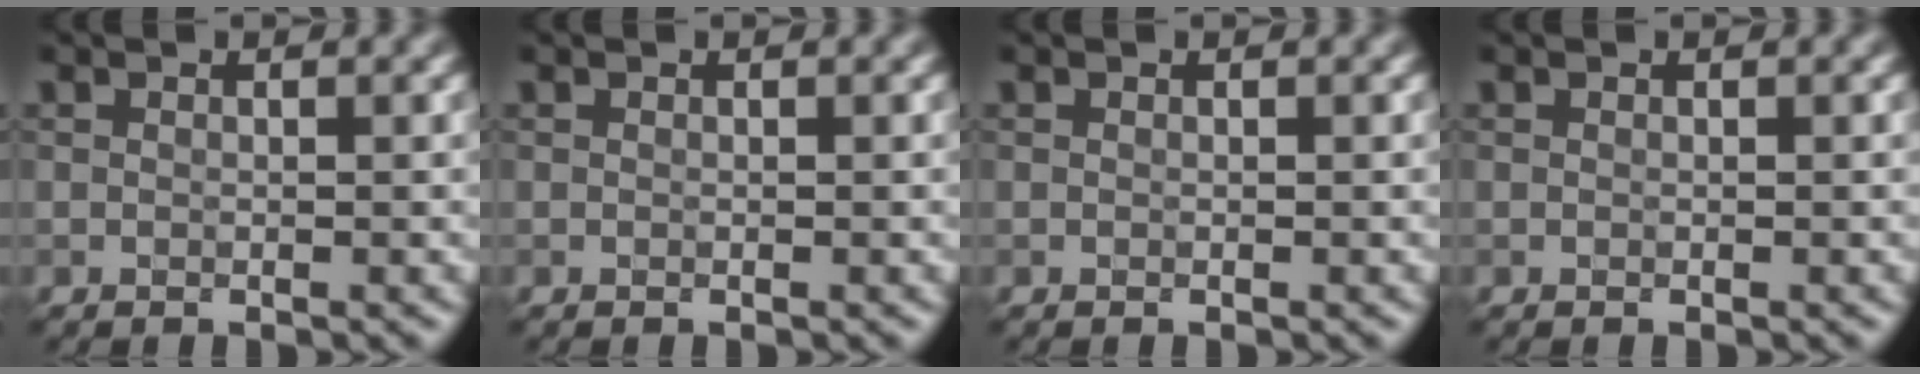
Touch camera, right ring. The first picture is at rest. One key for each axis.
{"total": 0.0}
{"total": 0.0}
{"total": 0.0}